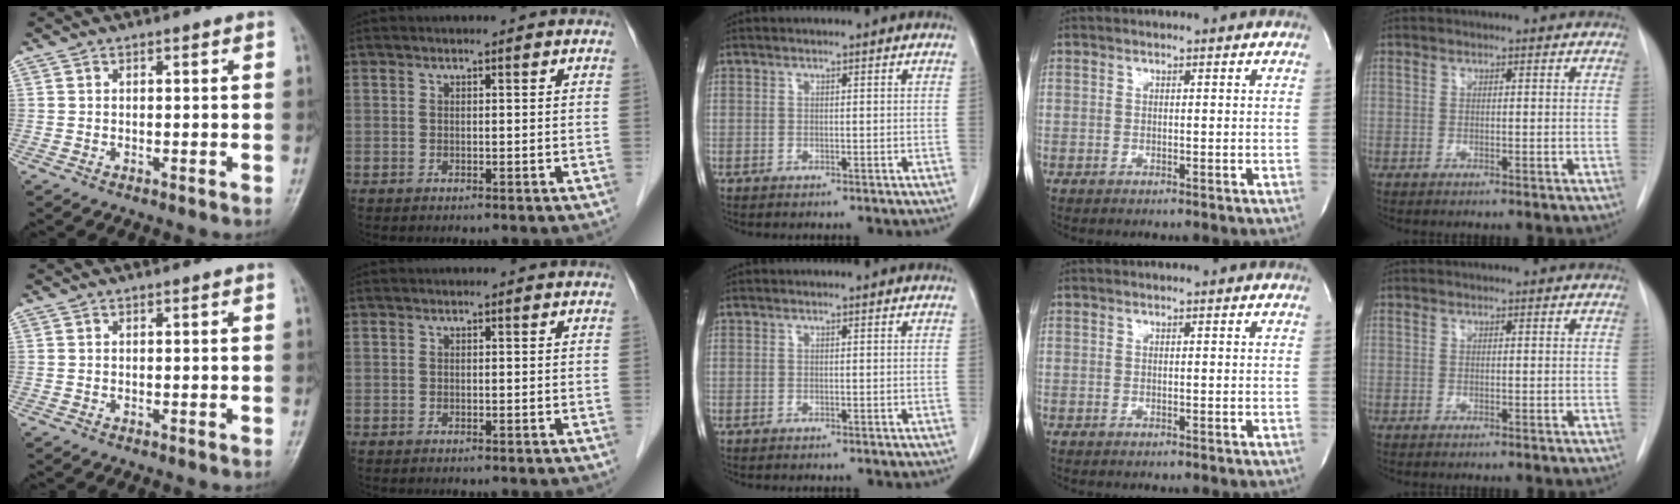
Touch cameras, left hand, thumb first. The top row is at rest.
{}